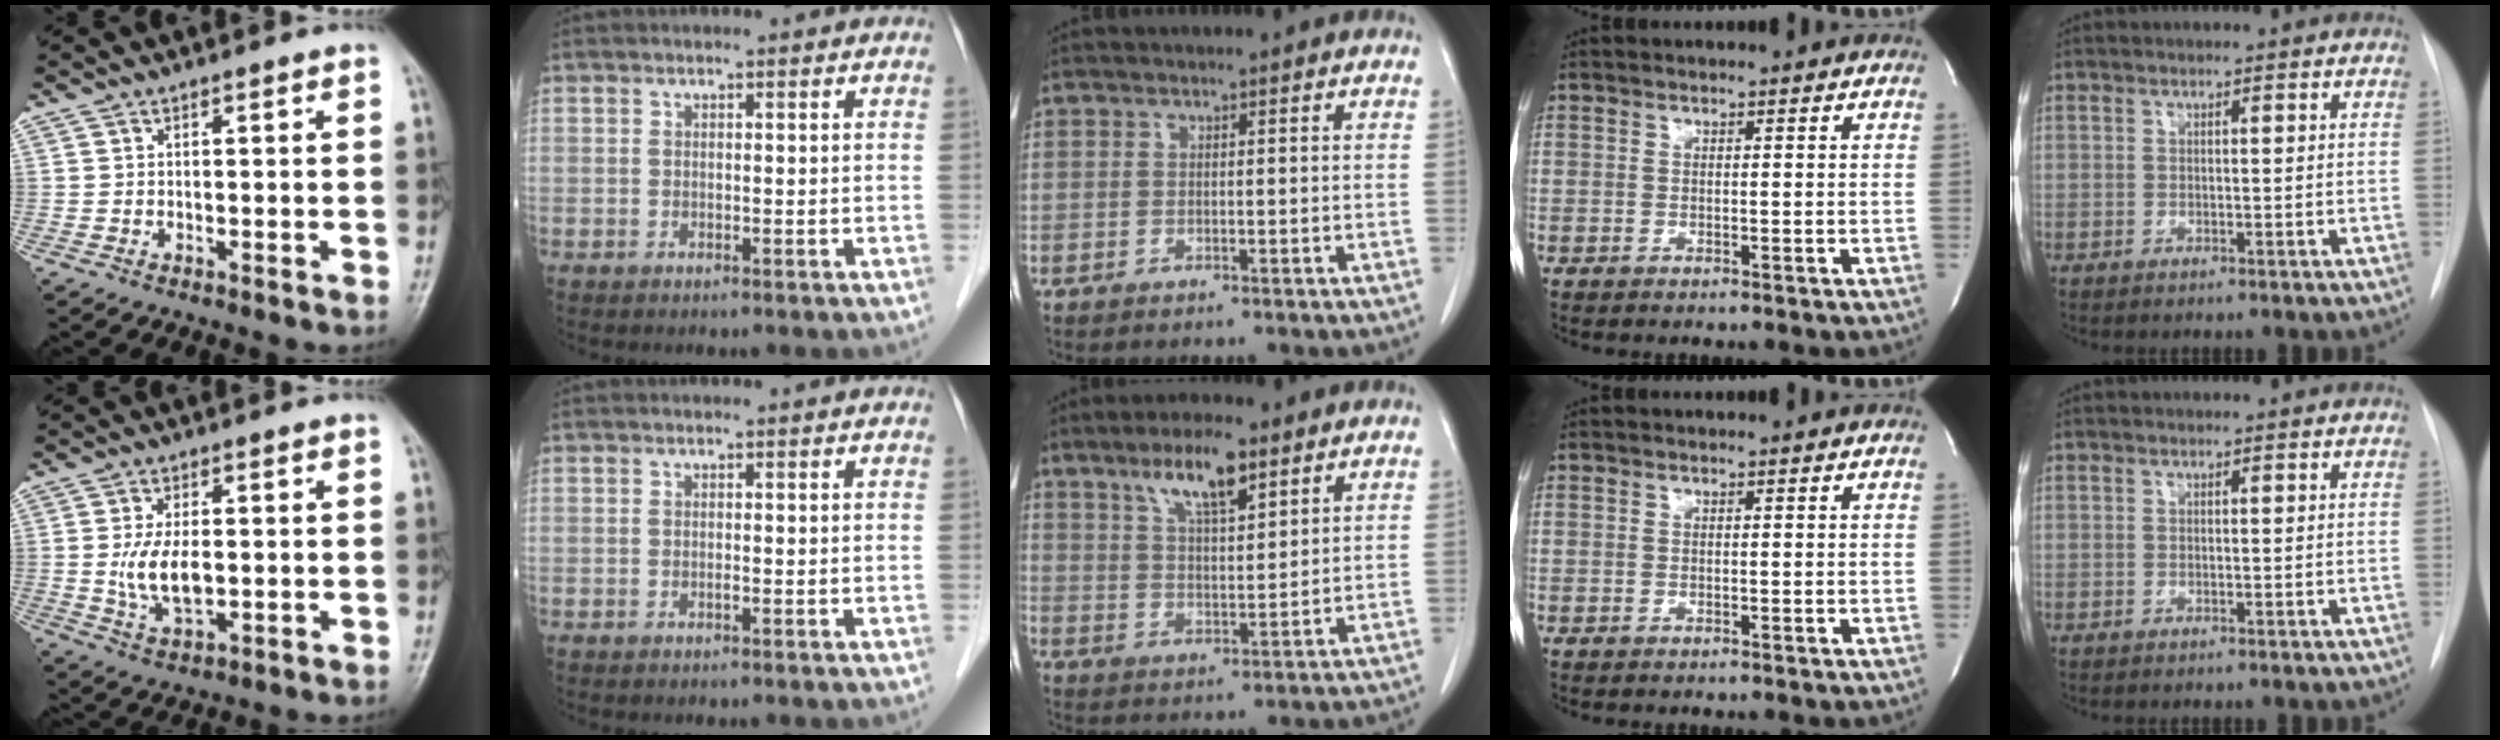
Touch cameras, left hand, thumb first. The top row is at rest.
{"thumb": {"total": 8.2, "force": [-0.3, 4.4, 7.0], "torque": [-0.128, -0.007, 0.000]}, "middle": {"total": 8.5, "force": [5.4, 1.9, 6.3], "torque": [-0.121, 0.004, 0.098]}}